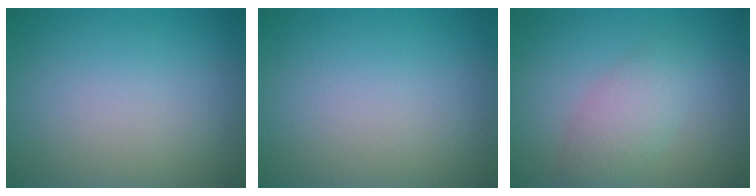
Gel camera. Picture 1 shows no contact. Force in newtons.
{"total": 0.0}
{"total": 3.0, "press": 3.0, "slide": 0.1}